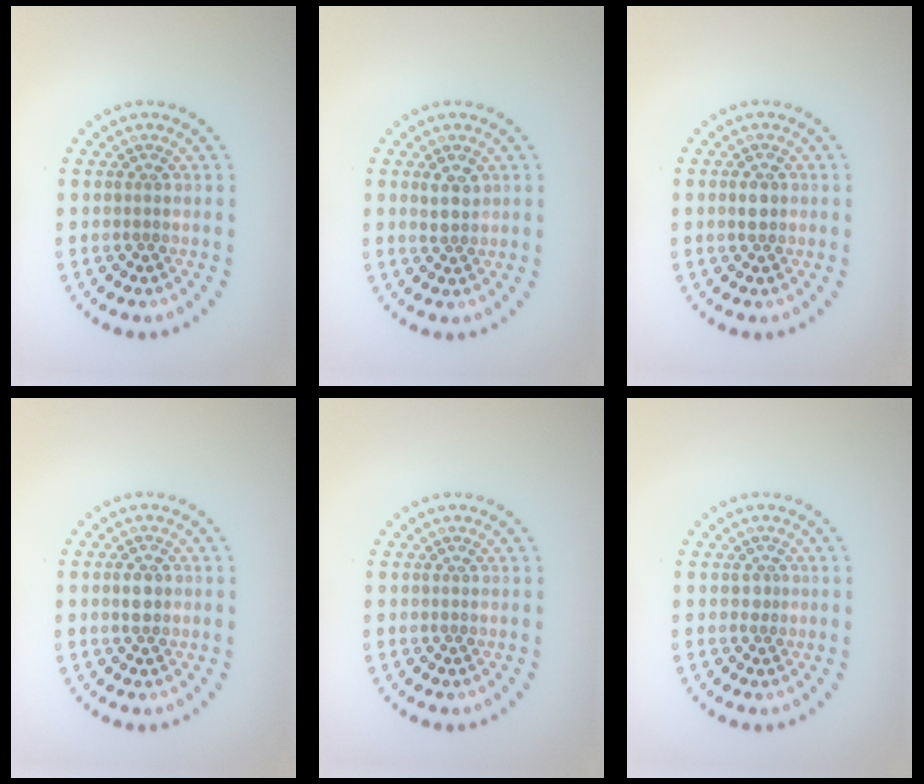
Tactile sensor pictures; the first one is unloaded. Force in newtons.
{"total": 1.7, "press": 1.5, "slide": 0.7}
{"total": 1.6, "press": 1.6, "slide": 0.2}
{"total": 1.3, "press": 1.3, "slide": 0.2}
{"total": 0.0}
{"total": 0.8, "press": 0.5, "slide": 0.6}